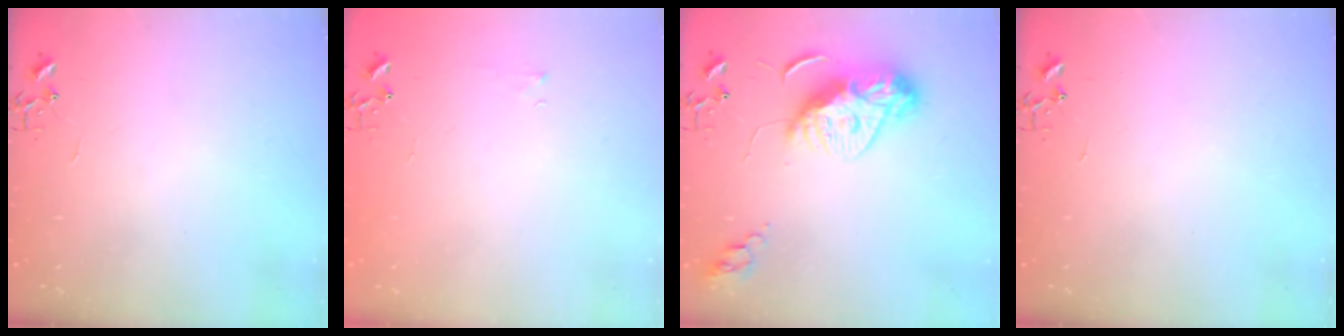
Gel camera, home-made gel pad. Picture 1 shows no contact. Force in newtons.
{"total": 3.4, "press": 3.4, "slide": 0.5}
{"total": 12.1, "press": 12.1, "slide": 1.1}
{"total": 0.0}